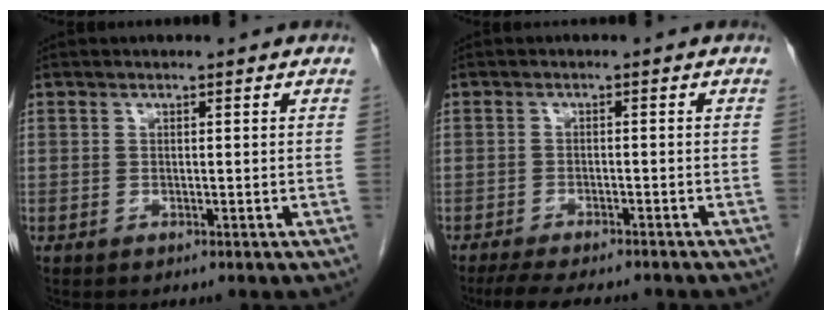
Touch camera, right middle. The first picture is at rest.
{"total": 9.1, "force": [-7.9, 1.7, 4.2], "torque": [-0.064, -0.013, -0.115]}